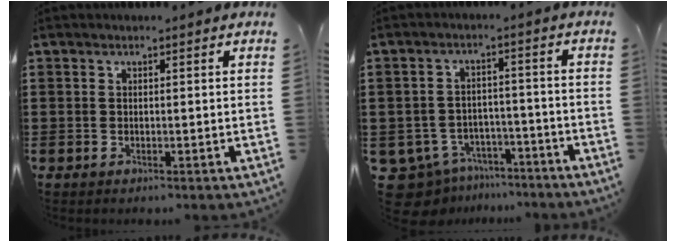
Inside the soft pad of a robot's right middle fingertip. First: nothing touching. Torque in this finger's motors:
{"motor_torque": [-0.16, -0.15, -0.12, -0.04]}